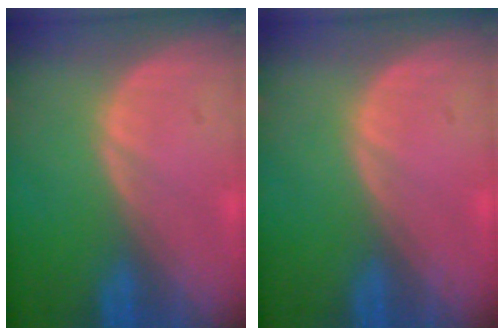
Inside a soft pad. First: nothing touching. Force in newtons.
{"total": 0.0}